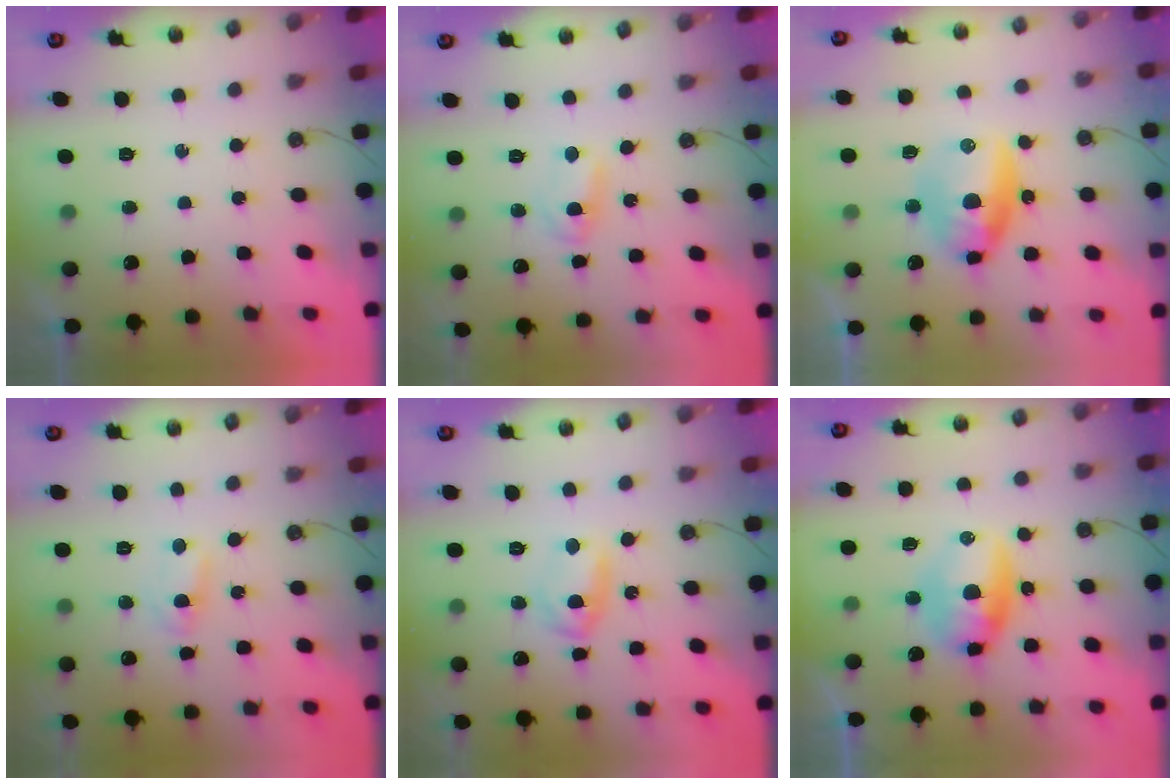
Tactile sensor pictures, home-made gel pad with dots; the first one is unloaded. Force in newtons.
{"total": 2.4, "press": 2.4, "slide": 0.2}
{"total": 11.4, "press": 11.4, "slide": 0.6}
{"total": 1.7, "press": 1.7, "slide": 0.3}
{"total": 7.8, "press": 7.8, "slide": 0.6}
{"total": 18.1, "press": 11.8, "slide": 13.7}